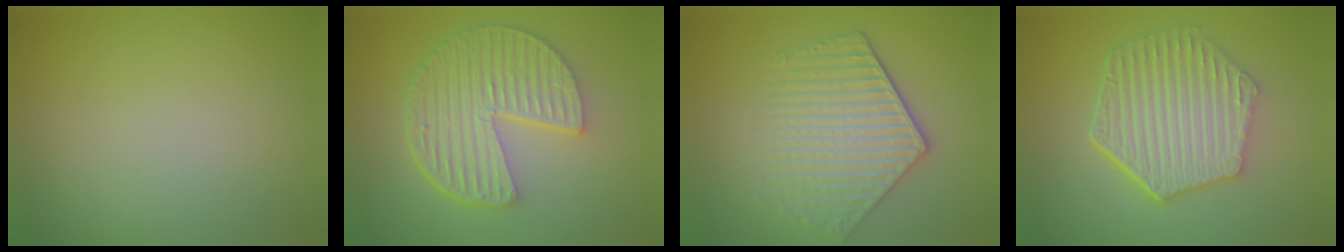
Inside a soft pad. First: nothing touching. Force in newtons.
{"total": 6.2, "press": 4.4, "slide": 4.3}
{"total": 5.0, "press": 4.0, "slide": 3.1}
{"total": 6.3, "press": 4.6, "slide": 4.3}